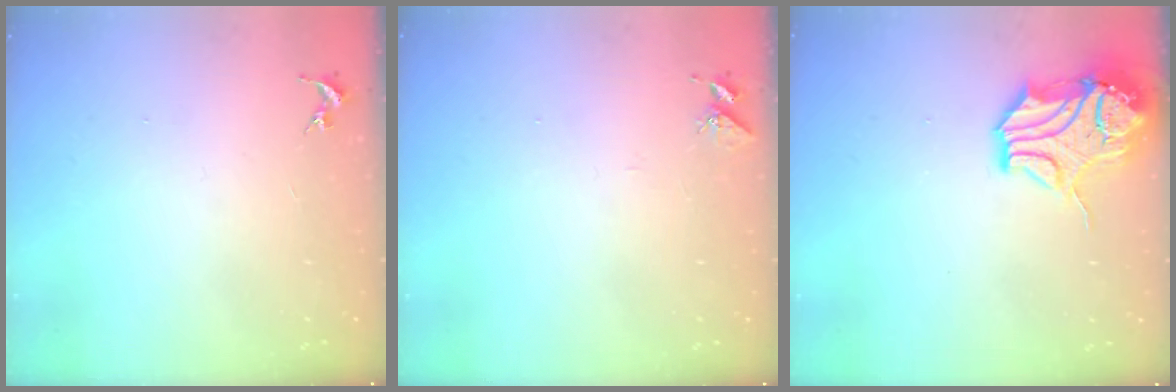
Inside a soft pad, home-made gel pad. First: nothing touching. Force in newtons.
{"total": 5.0, "press": 5.0, "slide": 0.4}
{"total": 16.7, "press": 16.6, "slide": 1.9}